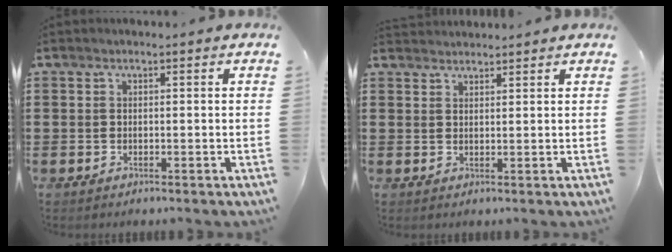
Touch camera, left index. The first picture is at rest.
{"total": 1.8, "force": [1.8, 0.2, -0.1], "torque": [-0.003, 0.000, 0.036]}